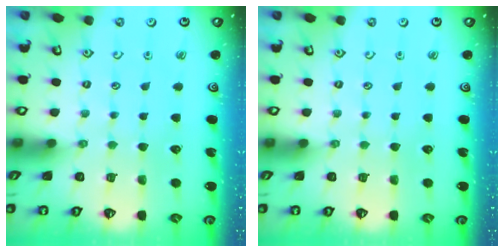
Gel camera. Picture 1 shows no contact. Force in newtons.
{"total": 0.0}